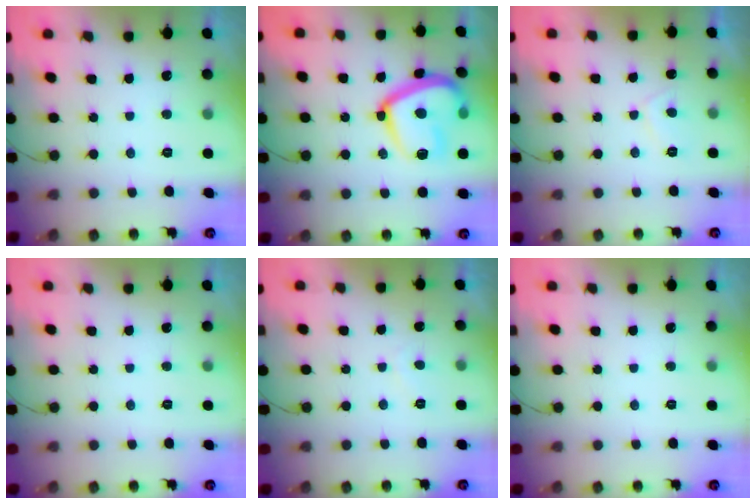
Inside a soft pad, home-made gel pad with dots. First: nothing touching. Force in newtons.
{"total": 17.0, "press": 17.0, "slide": 1.0}
{"total": 2.1, "press": 2.0, "slide": 0.7}
{"total": 0.0}
{"total": 1.3, "press": 1.1, "slide": 0.5}
{"total": 0.0}